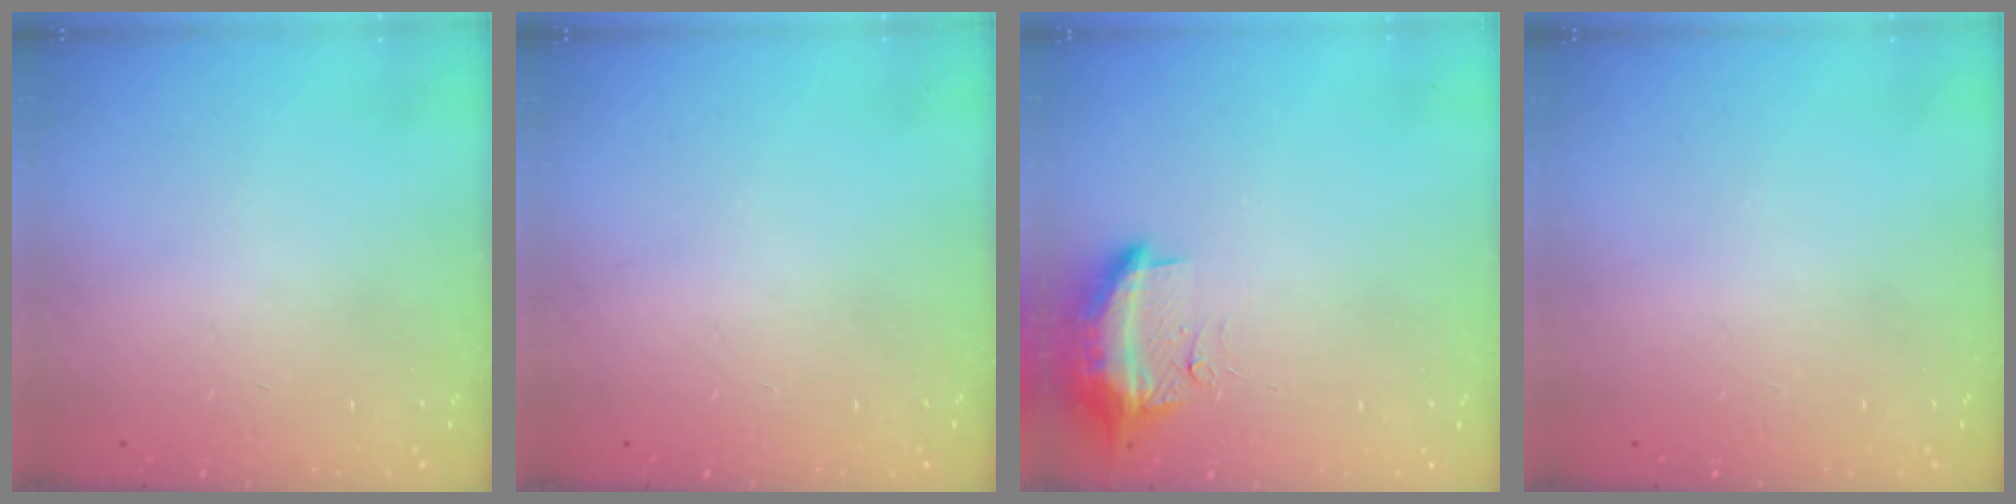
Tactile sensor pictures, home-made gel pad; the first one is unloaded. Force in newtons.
{"total": 0.0}
{"total": 19.1, "press": 13.0, "slide": 14.0}
{"total": 0.0}